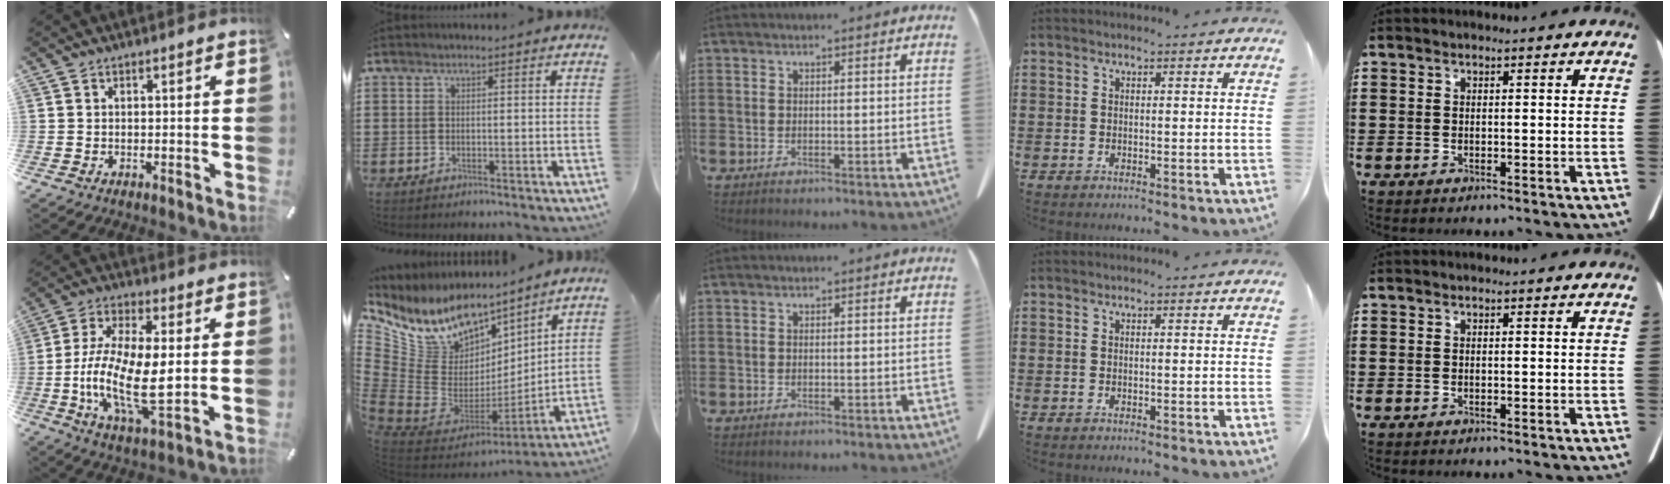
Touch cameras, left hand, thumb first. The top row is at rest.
{"thumb": {"total": 16.1, "force": [-1.2, 6.2, 14.8], "torque": [-0.316, -0.015, -0.023]}, "index": {"total": 10.6, "force": [7.1, 7.0, 3.8], "torque": [-0.137, -0.069, 0.127]}}